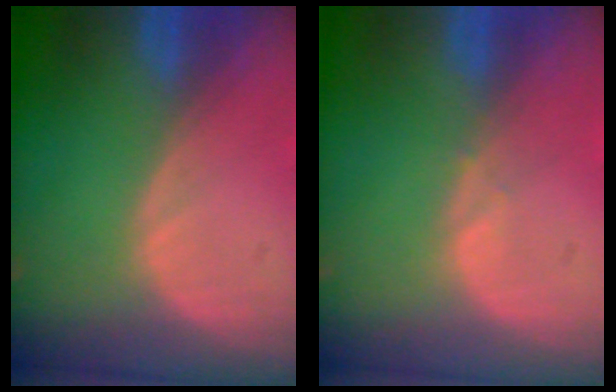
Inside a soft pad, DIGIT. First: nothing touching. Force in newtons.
{"total": 0.5, "press": 0.5, "slide": 0.2}